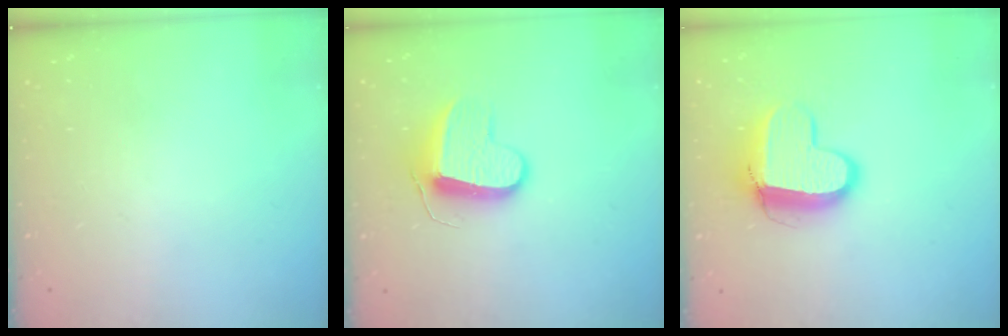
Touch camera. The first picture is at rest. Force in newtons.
{"total": 9.9, "press": 9.9, "slide": 0.2}
{"total": 11.2, "press": 11.2, "slide": 0.9}